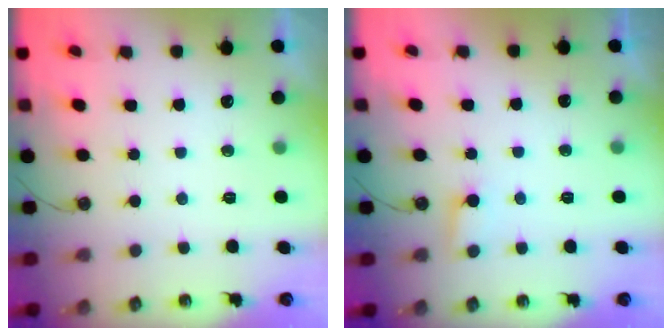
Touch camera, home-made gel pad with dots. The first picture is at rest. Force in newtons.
{"total": 4.6, "press": 4.6, "slide": 0.4}